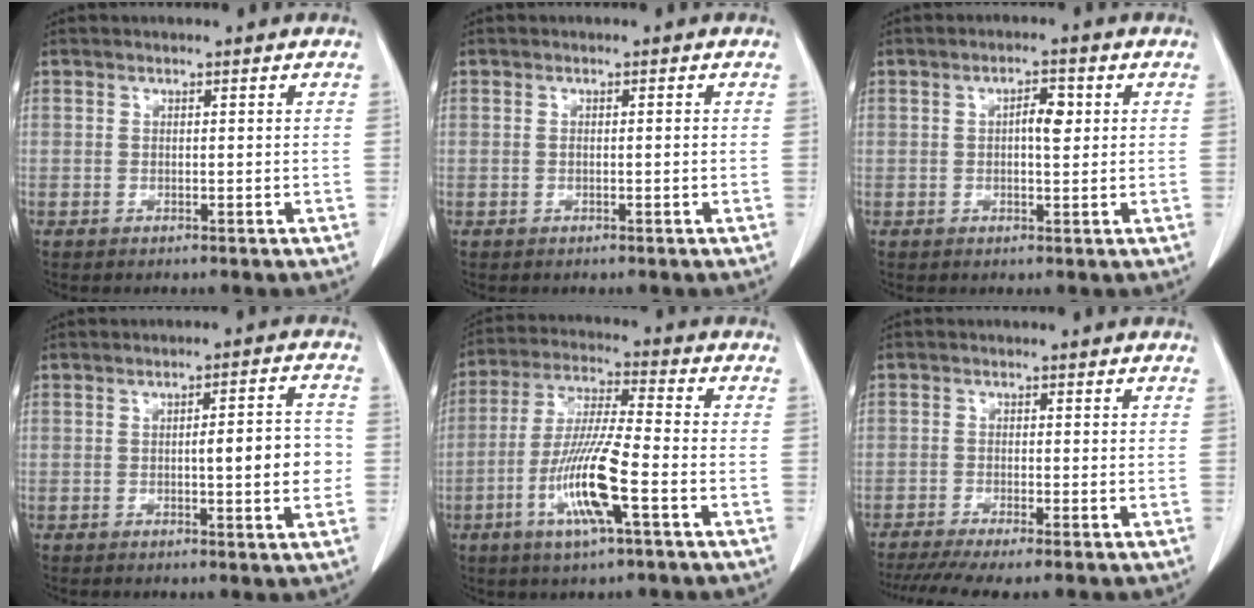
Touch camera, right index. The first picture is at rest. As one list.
[{"total": 0.9, "force": [-0.1, 0.1, 0.9], "torque": [-0.021, 0.002, 0.002]}, {"total": 3.2, "force": [0.5, 1.0, 3.0], "torque": [-0.051, 0.004, 0.007]}, {"total": 6.8, "force": [-0.6, 1.2, 6.7], "torque": [-0.091, 0.012, -0.007]}, {"total": 12.4, "force": [-4.4, 0.7, 11.6], "torque": [-0.235, -0.011, -0.084]}, {"total": 8.0, "force": [-6.3, 0.3, 4.8], "torque": [-0.072, -0.013, -0.100]}]